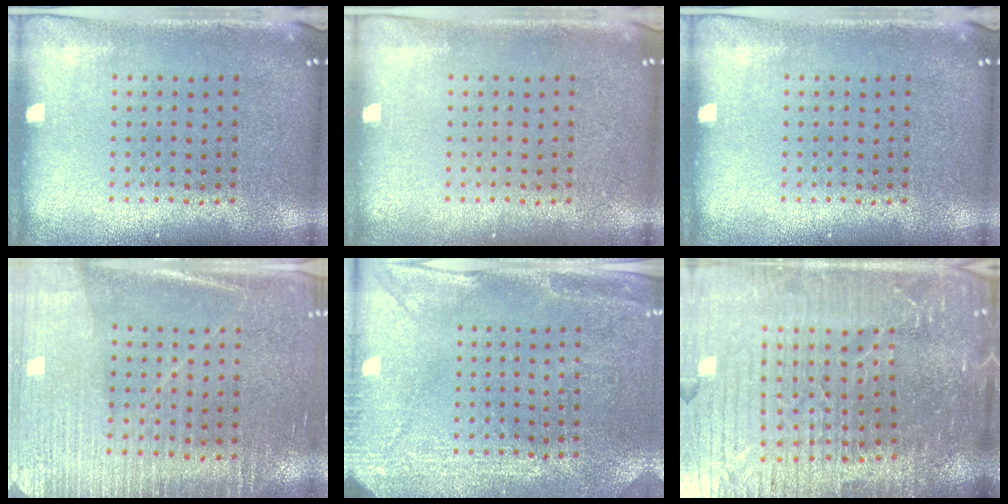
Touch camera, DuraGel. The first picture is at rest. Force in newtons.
{"total": 0.0}
{"total": 0.0}
{"total": 3.2, "press": 3.0, "slide": 1.0}
{"total": 2.8, "press": 2.7, "slide": 0.9}
{"total": 5.8, "press": 5.3, "slide": 2.5}